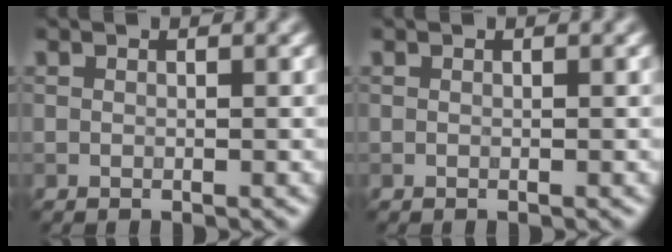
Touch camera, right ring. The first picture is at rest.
{"total": 0.0}